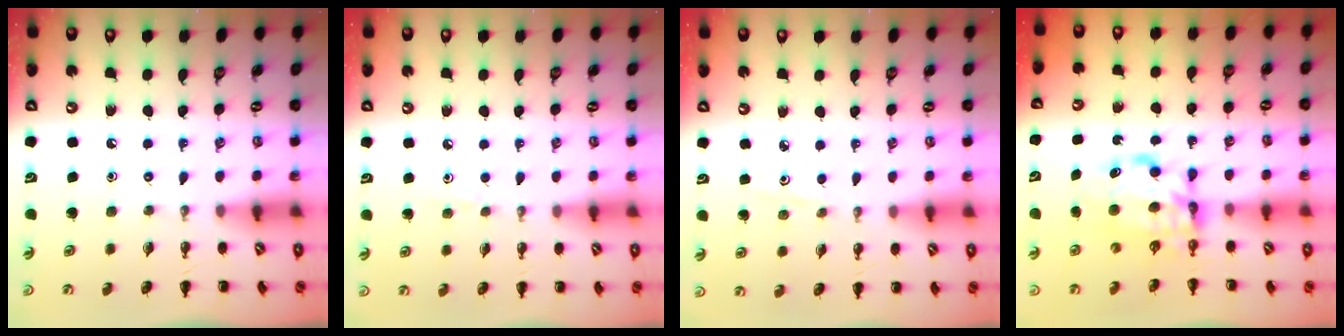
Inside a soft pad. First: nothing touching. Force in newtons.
{"total": 2.7, "press": 2.5, "slide": 1.0}
{"total": 2.2, "press": 2.1, "slide": 0.7}
{"total": 7.0, "press": 6.9, "slide": 1.2}